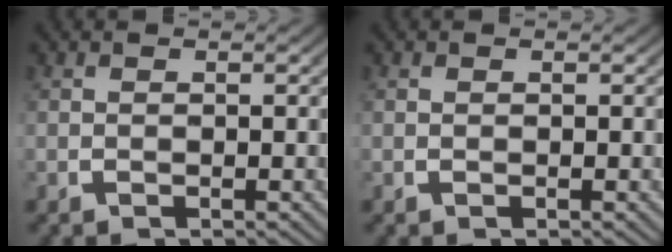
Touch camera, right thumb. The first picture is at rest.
{"total": 0.0}